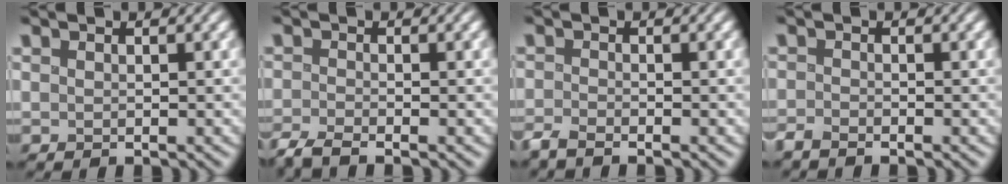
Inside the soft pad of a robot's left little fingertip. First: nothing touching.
{"total": 2.7, "force": [-2.3, 0.2, 1.4], "torque": [-0.022, -0.007, -0.053]}
{"total": 2.0, "force": [-1.8, 0.1, 0.8], "torque": [-0.014, -0.007, -0.042]}
{"total": 1.7, "force": [-1.6, 0.1, 0.4], "torque": [-0.007, -0.005, -0.037]}